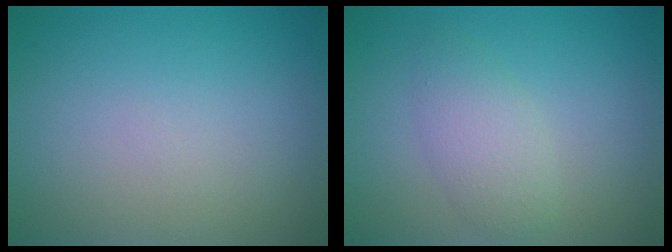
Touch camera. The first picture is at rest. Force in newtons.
{"total": 2.7, "press": 2.7, "slide": 0.2}